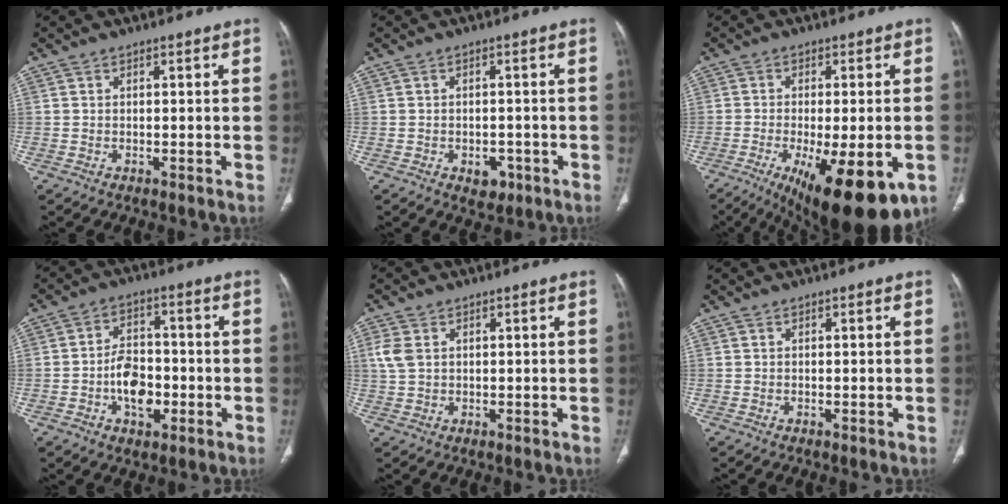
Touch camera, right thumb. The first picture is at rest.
{"total": 3.5, "force": [-1.6, 2.4, 2.0], "torque": [-0.008, 0.006, -0.016]}
{"total": 18.5, "force": [-8.0, 6.3, 15.4], "torque": [-0.197, -0.016, -0.105]}
{"total": 8.7, "force": [-2.4, 5.6, 6.2], "torque": [-0.079, 0.021, -0.042]}
{"total": 3.7, "force": [0.9, 2.8, 2.3], "torque": [-0.055, 0.005, 0.022]}
{"total": 0.0}